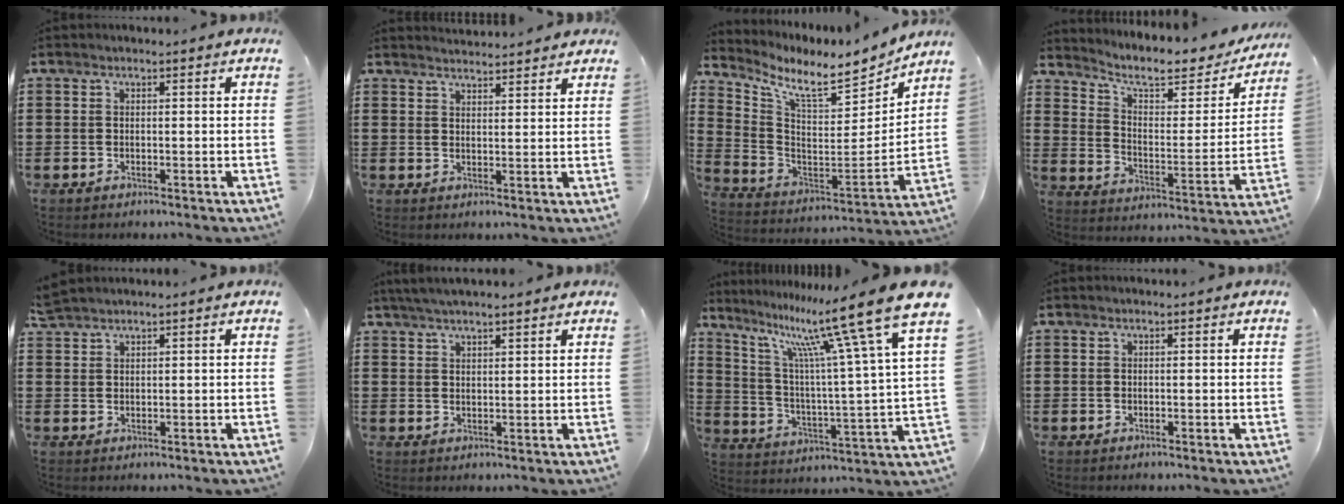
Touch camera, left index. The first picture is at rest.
{"total": 2.6, "force": [2.6, -0.1, -0.1], "torque": [-0.006, -0.008, 0.049]}
{"total": 8.9, "force": [7.8, 1.3, 4.1], "torque": [-0.104, -0.064, 0.124]}
{"total": 6.6, "force": [5.3, 1.7, 3.4], "torque": [-0.084, -0.033, 0.086]}
{"total": 1.9, "force": [1.9, 0.1, 0.4], "torque": [-0.013, 0.002, 0.038]}
{"total": 2.9, "force": [2.7, 0.5, 1.0], "torque": [-0.026, 0.002, 0.051]}
{"total": 15.5, "force": [11.5, 1.4, 10.4], "torque": [-0.205, -0.077, 0.180]}
{"total": 0.0}